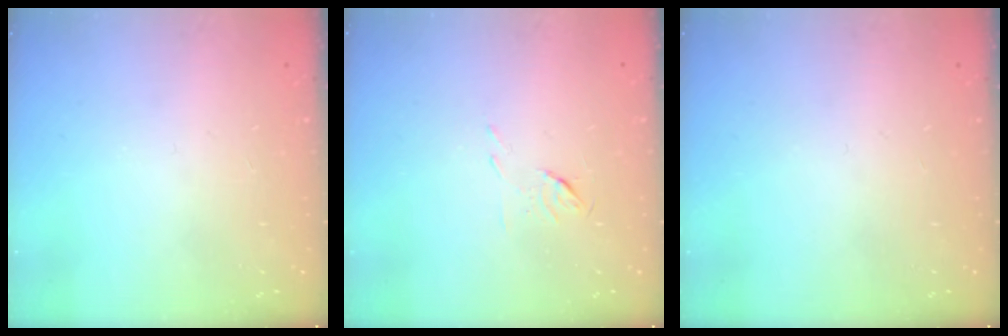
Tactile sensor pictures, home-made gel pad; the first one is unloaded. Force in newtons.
{"total": 4.1, "press": 3.9, "slide": 1.2}
{"total": 0.0}